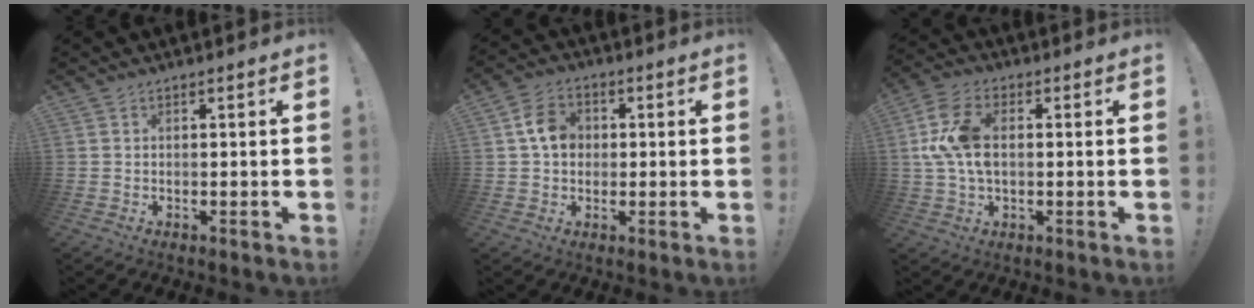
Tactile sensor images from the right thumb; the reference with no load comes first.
{"total": 8.9, "force": [1.4, 7.3, 4.9], "torque": [-0.071, 0.016, 0.032]}
{"total": 12.8, "force": [1.1, 8.0, 9.9], "torque": [-0.207, 0.006, 0.022]}